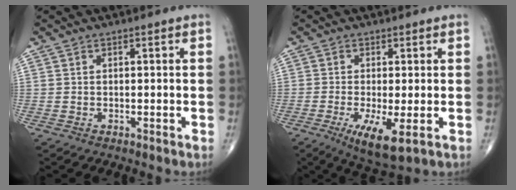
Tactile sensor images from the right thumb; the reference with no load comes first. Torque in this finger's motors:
{"motor_torque": [0.44, 0.82, 0.01, -0.15, 0.19]}